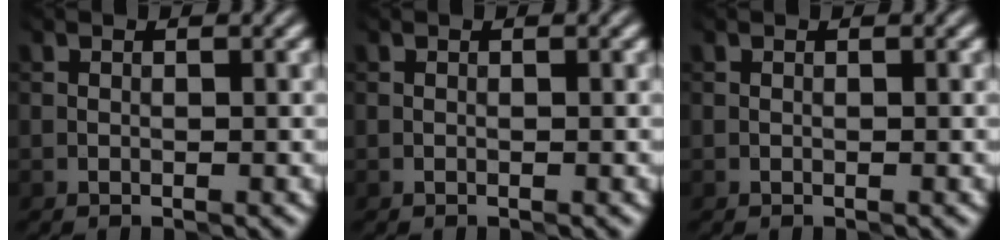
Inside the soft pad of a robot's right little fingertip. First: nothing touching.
{"total": 0.0}
{"total": 0.0}